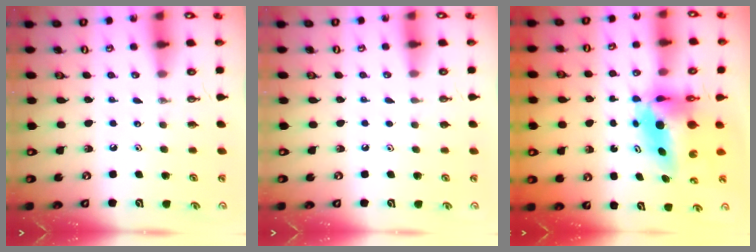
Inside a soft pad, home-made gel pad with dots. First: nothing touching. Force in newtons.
{"total": 0.0}
{"total": 7.6, "press": 7.5, "slide": 1.0}